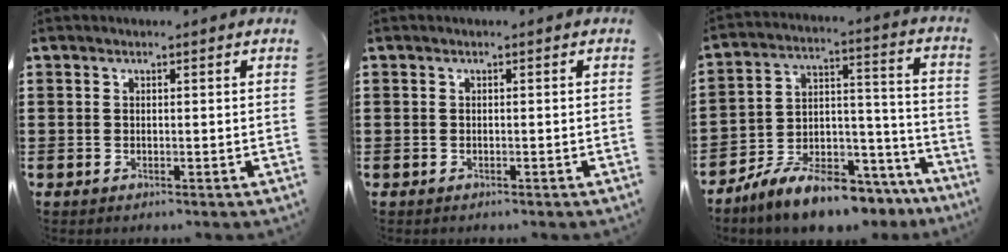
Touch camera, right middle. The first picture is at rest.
{"total": 0.0}
{"total": 9.9, "force": [-8.6, 2.2, 4.3], "torque": [-0.082, 0.026, -0.167]}